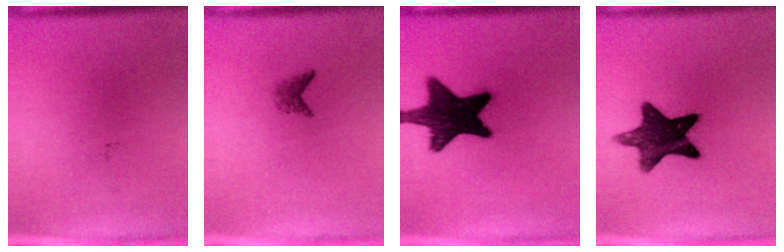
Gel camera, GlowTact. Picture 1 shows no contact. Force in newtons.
{"total": 1.4}
{"total": 16.4}
{"total": 13.1}